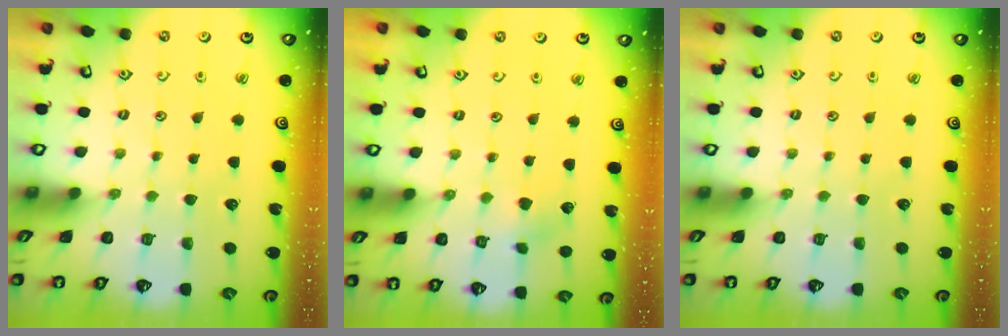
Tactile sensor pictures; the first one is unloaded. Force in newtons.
{"total": 2.6, "press": 2.6, "slide": 0.4}
{"total": 0.0}